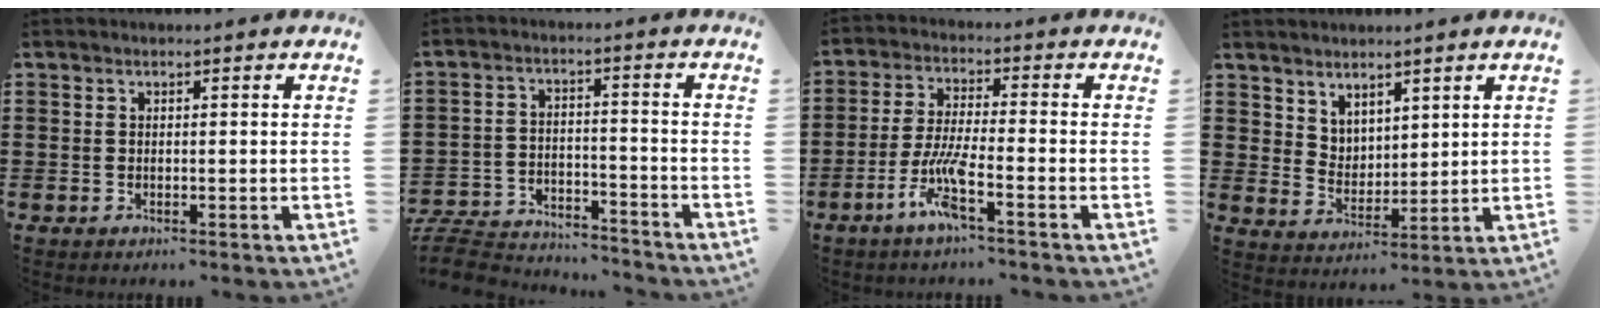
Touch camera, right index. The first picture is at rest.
{"total": 7.4, "force": [-7.1, 1.3, 1.4], "torque": [-0.040, 0.010, -0.143]}
{"total": 7.2, "force": [-4.0, 1.0, 5.9], "torque": [-0.137, -0.011, -0.080]}
{"total": 4.5, "force": [3.8, 2.4, -0.1], "torque": [-0.014, -0.005, 0.075]}